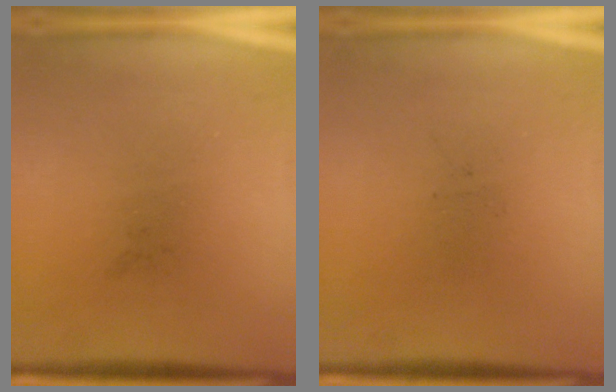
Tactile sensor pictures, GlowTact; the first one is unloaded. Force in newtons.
{"total": 0.0}